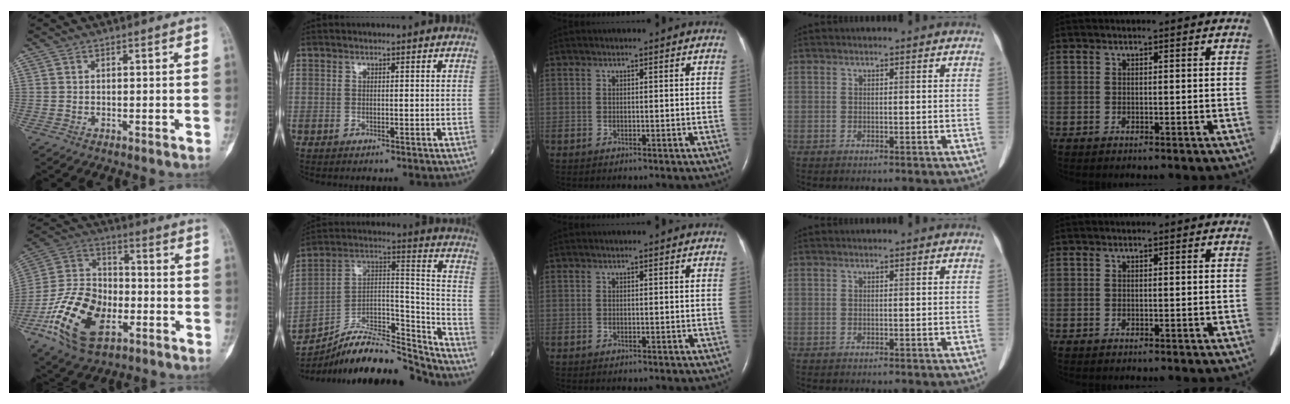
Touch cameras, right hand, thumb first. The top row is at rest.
{"thumb": {"total": 19.8, "force": [-7.9, 11.8, 13.8], "torque": [-0.248, 0.041, -0.143]}, "index": {"total": 18.7, "force": [-17.3, 2.0, 6.9], "torque": [-0.120, 0.039, -0.291]}}